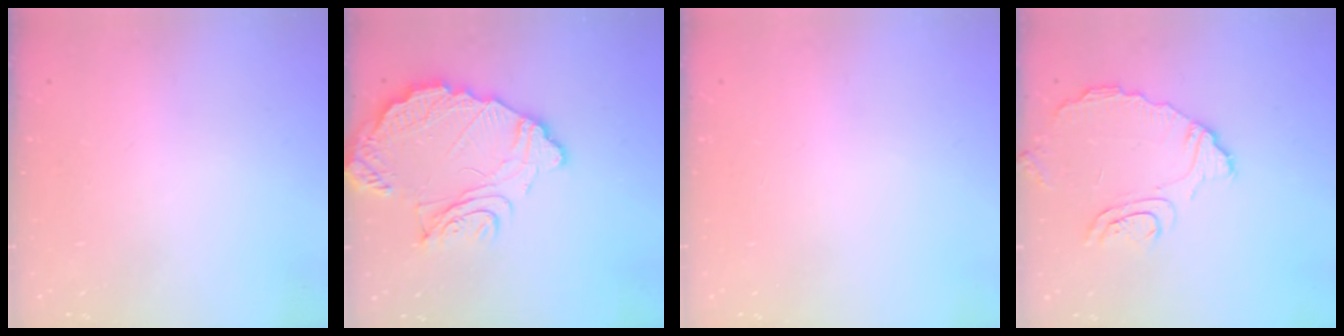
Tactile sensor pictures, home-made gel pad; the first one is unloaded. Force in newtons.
{"total": 14.3, "press": 14.3, "slide": 1.1}
{"total": 0.0}
{"total": 9.0, "press": 9.0, "slide": 0.8}